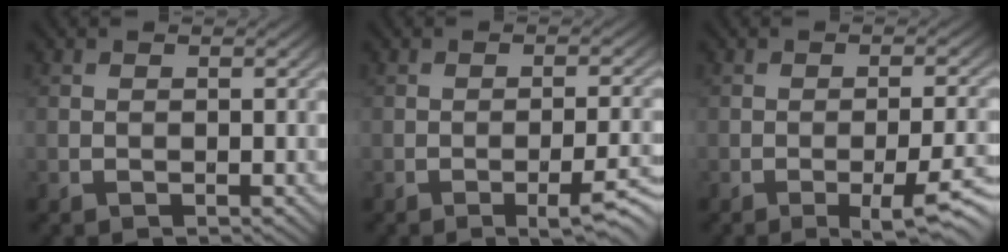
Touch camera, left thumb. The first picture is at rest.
{"total": 4.3, "force": [-2.3, 0.6, 3.6], "torque": [-0.052, 0.003, -0.028]}
{"total": 5.8, "force": [-2.6, 1.1, 5.1], "torque": [-0.071, 0.000, -0.028]}